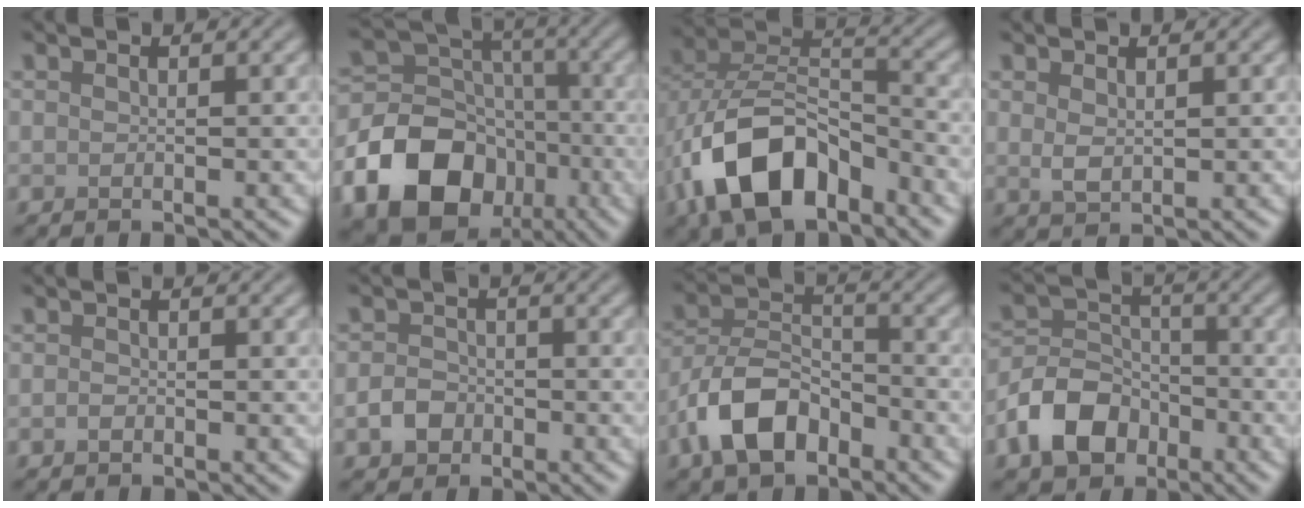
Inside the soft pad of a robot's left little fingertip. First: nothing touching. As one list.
[{"total": 15.5, "force": [-7.4, 11.9, 6.6], "torque": [-0.146, -0.029, -0.146]}, {"total": 10.4, "force": [-5.1, 5.7, 7.0], "torque": [-0.138, 0.011, -0.095]}, {"total": 1.6, "force": [0.7, 0.8, 1.2], "torque": [-0.026, -0.002, 0.017]}, {"total": 0.7, "force": [-0.3, 0.5, 0.4], "torque": [-0.008, -0.002, -0.008]}, {"total": 2.4, "force": [-1.0, 1.9, 1.0], "torque": [-0.016, 0.000, -0.024]}, {"total": 6.9, "force": [-3.8, 3.9, 4.3], "torque": [-0.077, 0.004, -0.079]}, {"total": 6.3, "force": [-3.3, 4.4, 3.0], "torque": [-0.054, -0.001, -0.074]}]